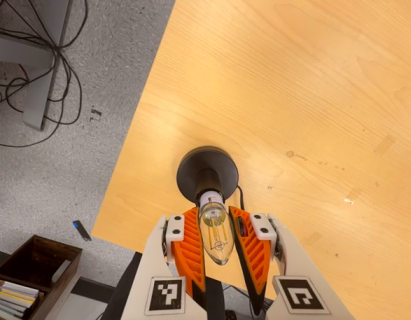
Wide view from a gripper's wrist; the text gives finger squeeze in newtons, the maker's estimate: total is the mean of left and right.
{"total": 12.1, "left": 11.0, "right": 13.3}